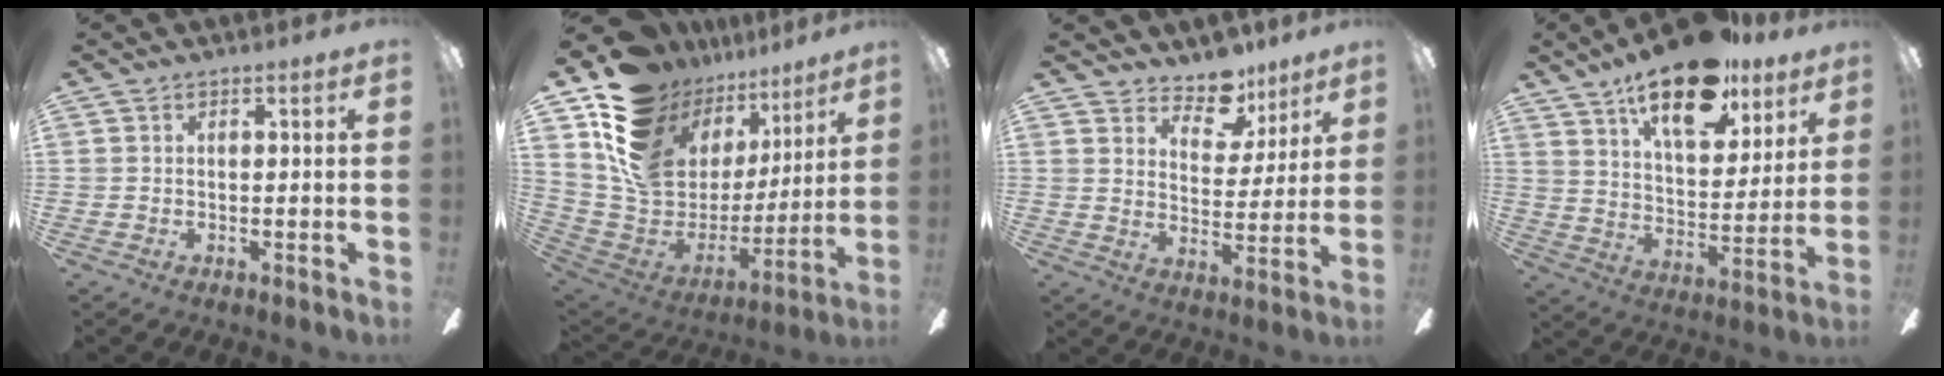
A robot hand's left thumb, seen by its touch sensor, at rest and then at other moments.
{"total": 17.2, "force": [9.5, 12.6, 6.9], "torque": [-0.142, -0.063, 0.193]}
{"total": 9.7, "force": [8.0, 4.8, 2.9], "torque": [-0.042, -0.053, 0.145]}
{"total": 19.8, "force": [14.2, 8.1, 11.2], "torque": [-0.175, -0.078, 0.239]}